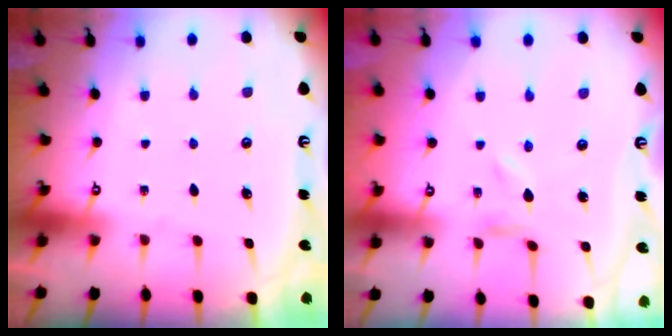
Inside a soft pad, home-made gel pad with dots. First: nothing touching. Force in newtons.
{"total": 0.0}